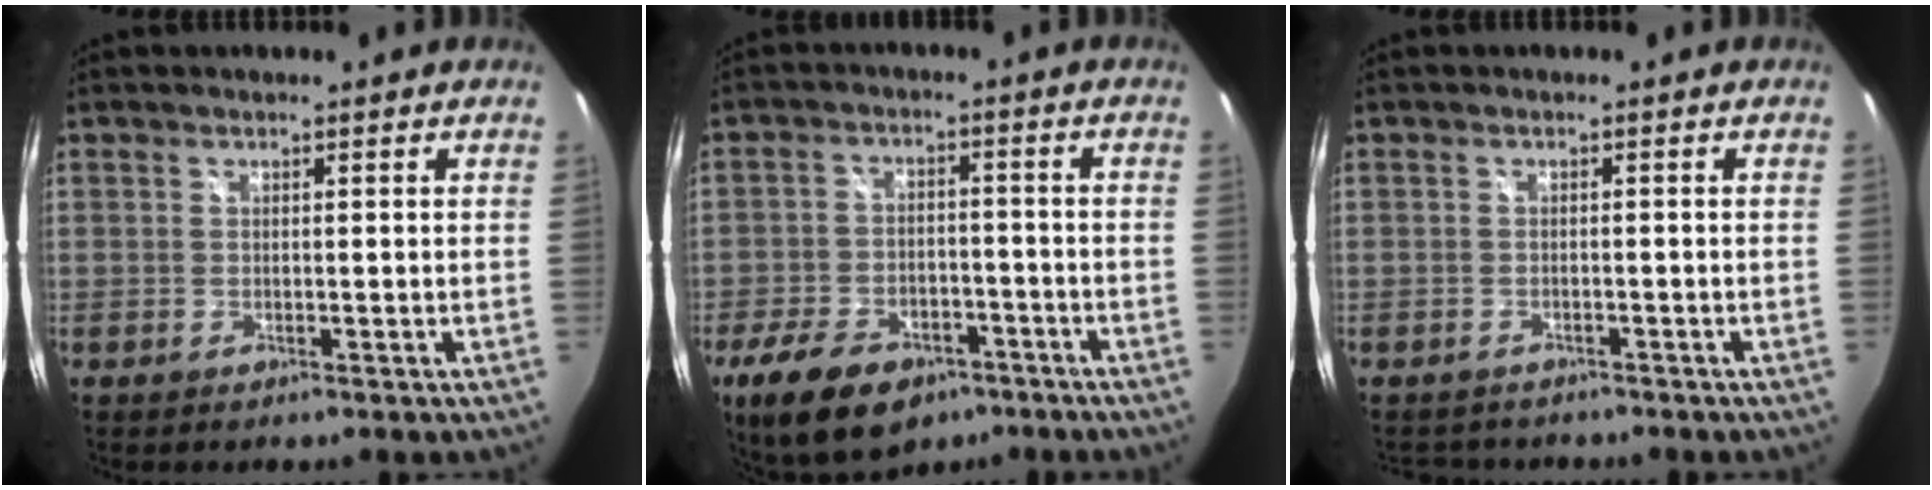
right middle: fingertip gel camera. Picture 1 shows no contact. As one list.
[{"total": 15.4, "force": [-9.7, 8.6, 8.3], "torque": [-0.190, -0.012, -0.154]}, {"total": 3.9, "force": [-3.4, 1.7, 0.7], "torque": [-0.016, -0.007, -0.051]}]